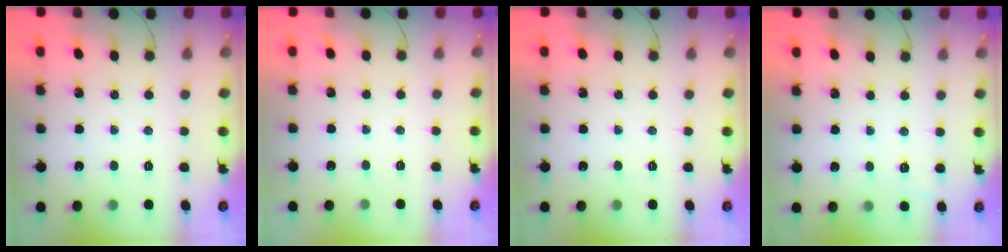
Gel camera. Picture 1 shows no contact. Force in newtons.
{"total": 2.5, "press": 2.4, "slide": 0.5}
{"total": 0.0}
{"total": 1.6, "press": 0.2, "slide": 1.6}